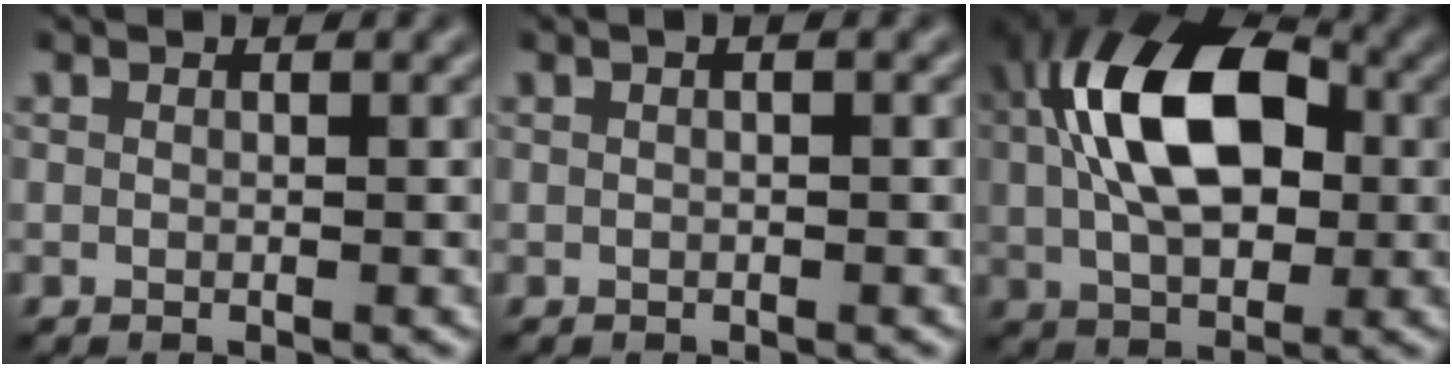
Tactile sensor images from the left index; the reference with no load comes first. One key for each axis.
{"total": 1.1, "fx": 0.4, "fy": 0.4, "fz": 1.0, "tx": -0.013, "ty": -0.009, "tz": 0.000}
{"total": 10.7, "fx": 1.2, "fy": 6.4, "fz": 8.5, "tx": -0.152, "ty": 0.015, "tz": 0.011}